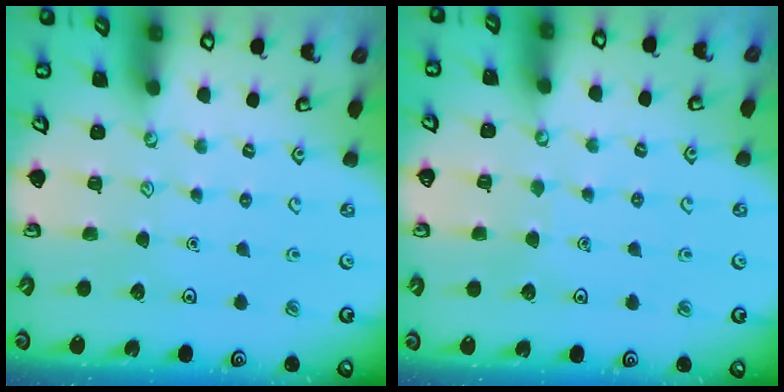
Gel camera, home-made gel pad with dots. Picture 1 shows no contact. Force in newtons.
{"total": 2.4, "press": 2.4, "slide": 0.2}